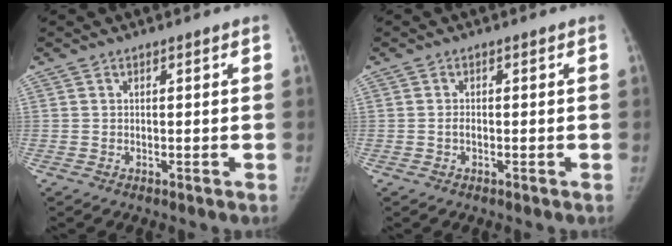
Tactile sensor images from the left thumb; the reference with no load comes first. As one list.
[{"total": 1.0, "force": [-0.4, 0.6, 0.7], "torque": [-0.010, 0.003, -0.008]}]